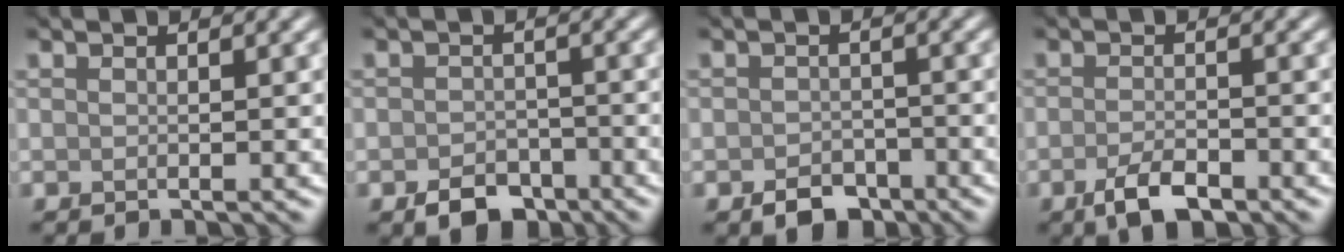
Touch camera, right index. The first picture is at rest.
{"total": 3.3, "force": [-2.1, 2.1, 1.4], "torque": [-0.018, -0.004, -0.042]}
{"total": 2.8, "force": [-1.8, 1.8, 1.2], "torque": [-0.013, -0.002, -0.036]}
{"total": 3.2, "force": [-1.9, 1.2, 2.3], "torque": [-0.045, -0.001, -0.037]}